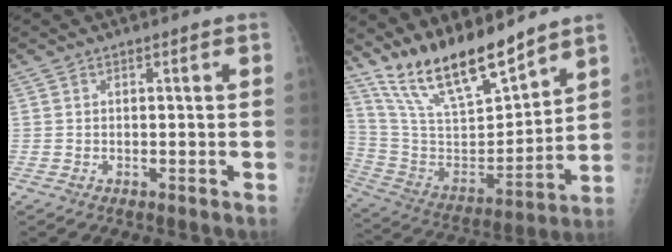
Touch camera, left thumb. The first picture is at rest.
{"total": 18.2, "force": [14.9, 4.5, 9.4], "torque": [-0.139, -0.084, 0.288]}